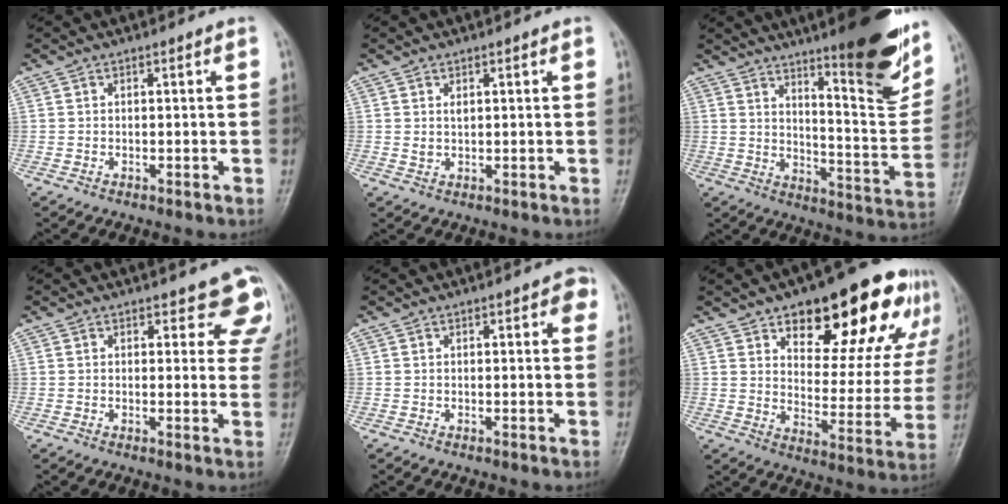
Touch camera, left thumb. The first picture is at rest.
{"total": 1.5, "force": [0.6, 0.9, 1.1], "torque": [-0.015, -0.006, 0.015]}
{"total": 21.9, "force": [13.4, 4.7, 16.6], "torque": [-0.190, -0.078, 0.198]}
{"total": 6.5, "force": [5.0, 3.3, 2.3], "torque": [0.021, -0.025, 0.038]}
{"total": 2.6, "force": [1.2, 1.2, 2.0], "torque": [-0.011, 0.000, 0.009]}
{"total": 23.4, "force": [13.5, 10.4, 16.1], "torque": [-0.159, -0.036, 0.193]}